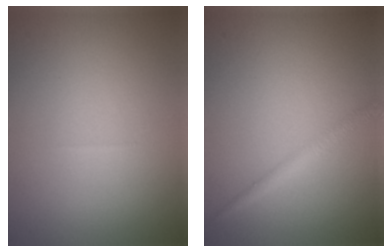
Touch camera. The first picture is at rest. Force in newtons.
{"total": 1.8, "press": 1.8, "slide": 0.1}